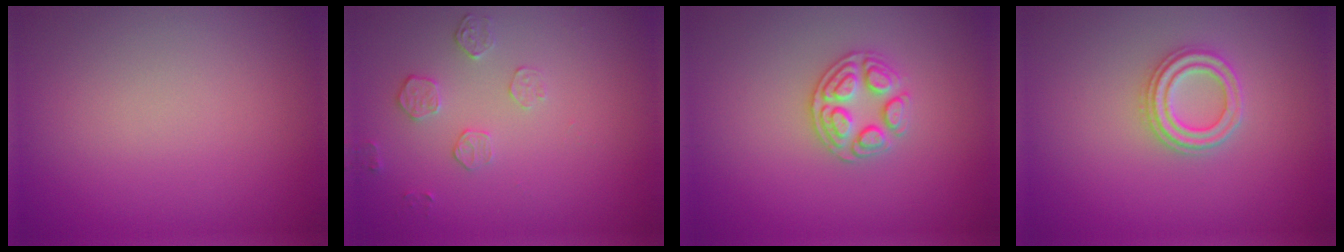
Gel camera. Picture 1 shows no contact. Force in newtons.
{"total": 1.7, "press": 1.0, "slide": 1.4}
{"total": 2.7, "press": 2.6, "slide": 0.8}
{"total": 2.5, "press": 2.4, "slide": 0.7}